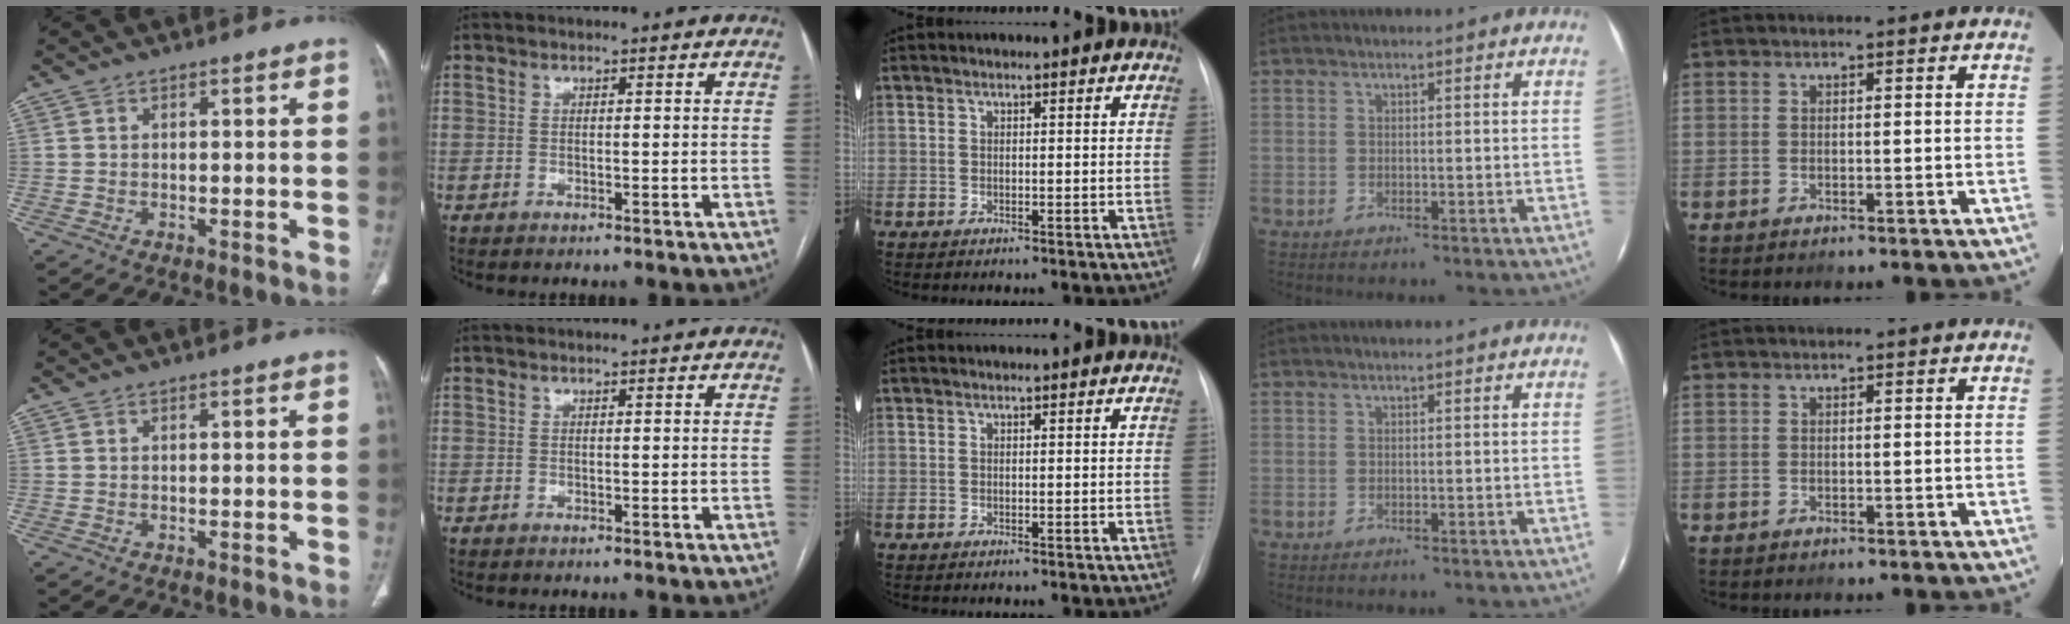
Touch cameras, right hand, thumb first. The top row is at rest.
{}